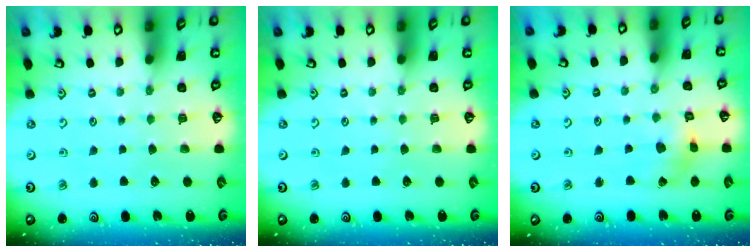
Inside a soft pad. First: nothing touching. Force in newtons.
{"total": 0.0}
{"total": 4.1, "press": 4.1, "slide": 0.5}